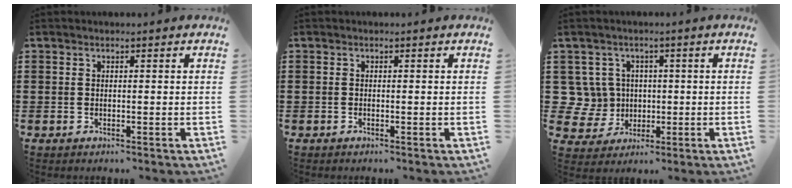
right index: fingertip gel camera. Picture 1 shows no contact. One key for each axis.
{"total": 0.0}
{"total": 6.6, "fx": 0.5, "fy": 6.3, "fz": 1.8, "tx": -0.084, "ty": 0.010, "tz": 0.007}